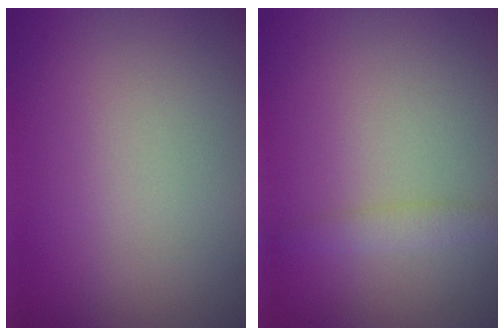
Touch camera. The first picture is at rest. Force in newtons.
{"total": 1.5, "press": 1.5, "slide": 0.1}